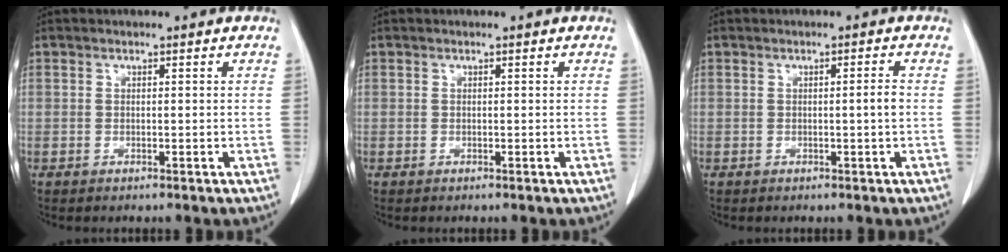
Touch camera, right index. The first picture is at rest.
{"total": 0.0}
{"total": 1.5, "force": [-0.3, -0.3, 1.4], "torque": [-0.021, -0.001, -0.004]}